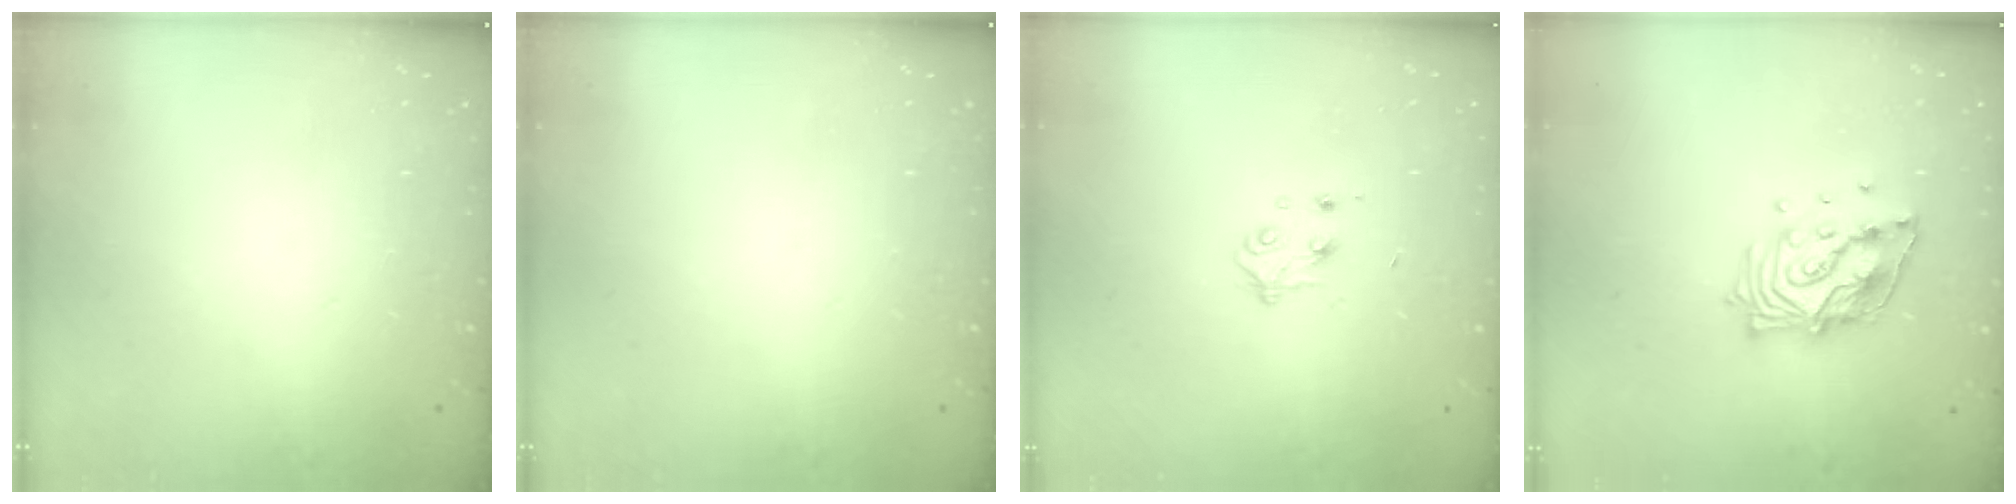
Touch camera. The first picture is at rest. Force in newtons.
{"total": 0.0}
{"total": 5.0, "press": 4.9, "slide": 0.7}
{"total": 14.1, "press": 14.0, "slide": 1.2}